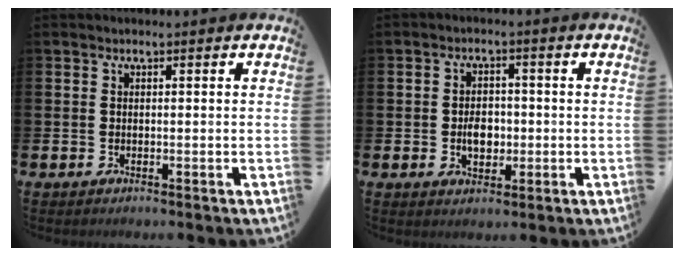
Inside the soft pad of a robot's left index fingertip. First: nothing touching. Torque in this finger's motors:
{"motor_torque": [0.77, 0.25, 0.13, 0.07]}